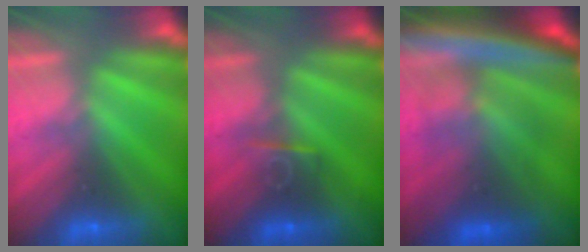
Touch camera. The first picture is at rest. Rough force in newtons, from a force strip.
{"total": 2.6}
{"total": 7.6}